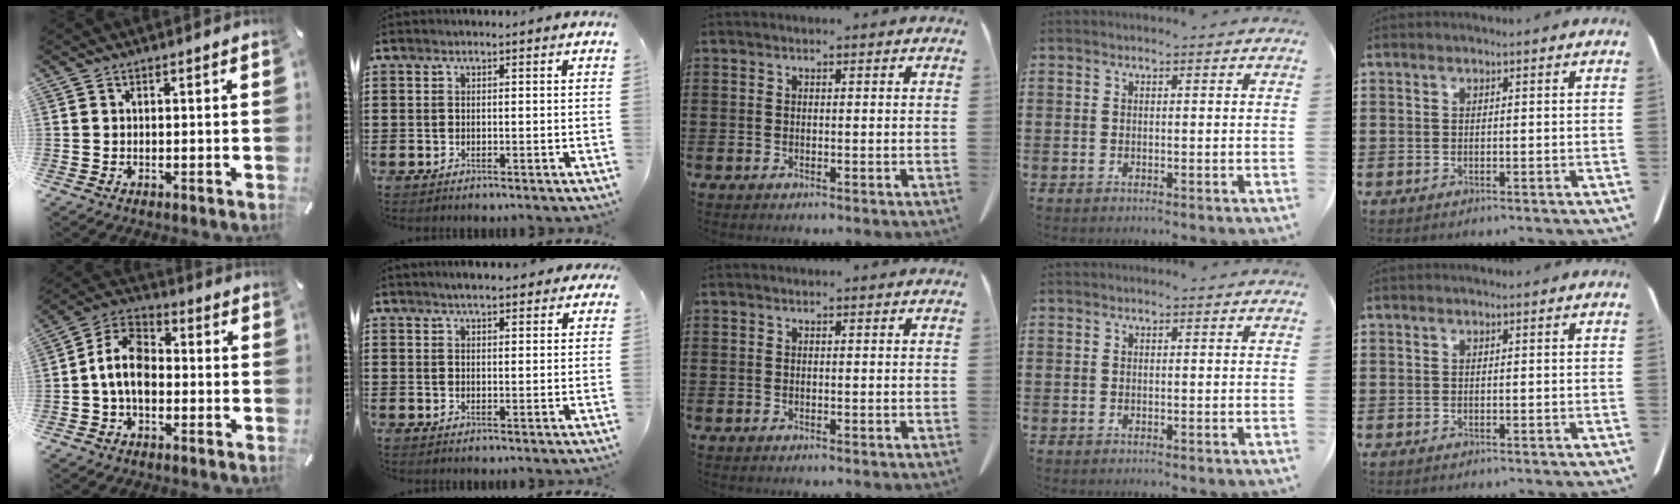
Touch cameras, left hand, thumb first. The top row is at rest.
{"thumb": {"total": 9.6, "force": [-1.9, 6.4, 6.9], "torque": [-0.152, 0.015, -0.037]}, "index": {"total": 3.4, "force": [2.9, 0.8, 1.7], "torque": [-0.039, 0.005, 0.053]}}